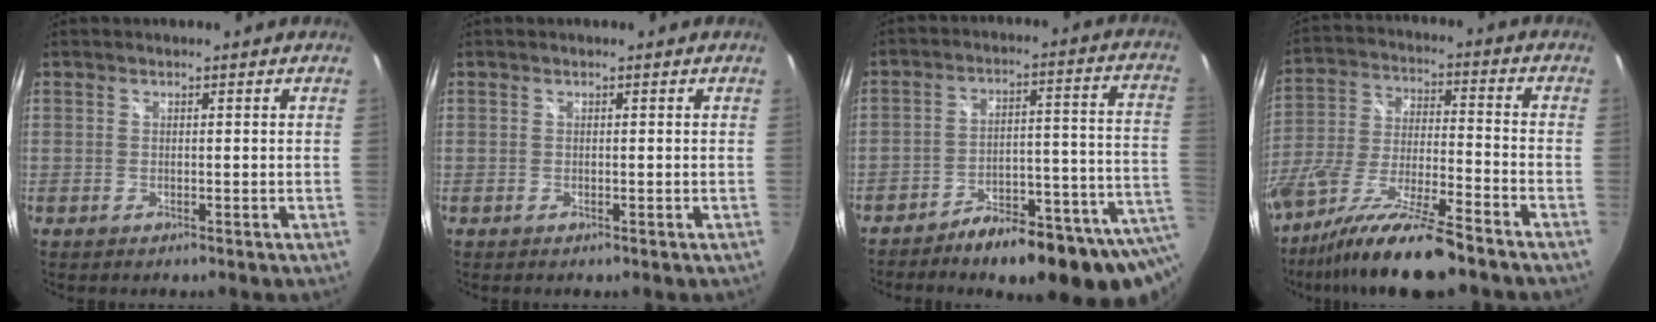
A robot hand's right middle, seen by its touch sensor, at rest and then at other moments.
{"total": 0.0}
{"total": 17.5, "force": [-10.0, 5.4, 13.2], "torque": [-0.162, -0.015, -0.132]}
{"total": 17.0, "force": [-13.2, 1.9, 10.5], "torque": [-0.215, -0.036, -0.235]}